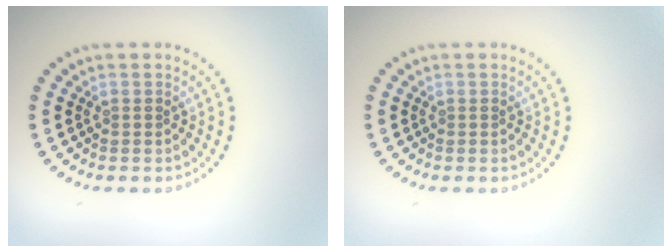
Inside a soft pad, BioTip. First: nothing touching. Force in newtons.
{"total": 0.0}